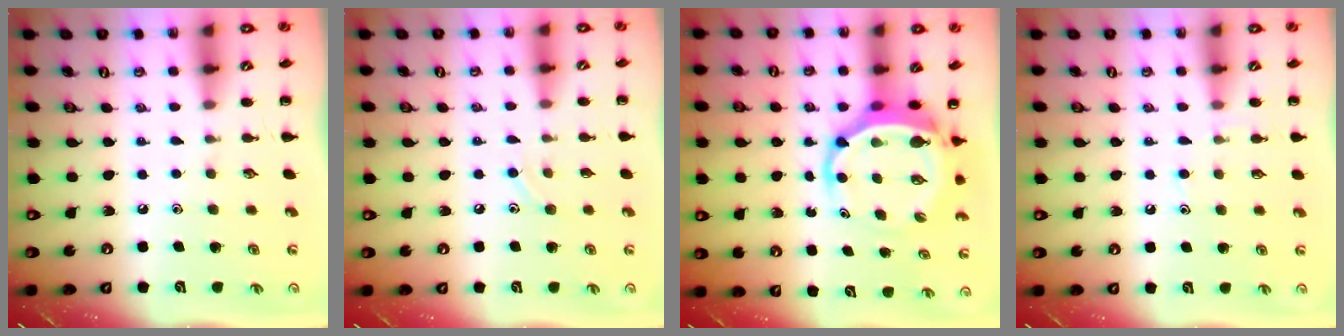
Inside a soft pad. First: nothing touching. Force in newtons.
{"total": 6.7, "press": 6.3, "slide": 2.1}
{"total": 7.0, "press": 6.7, "slide": 2.2}
{"total": 5.9, "press": 5.7, "slide": 1.8}